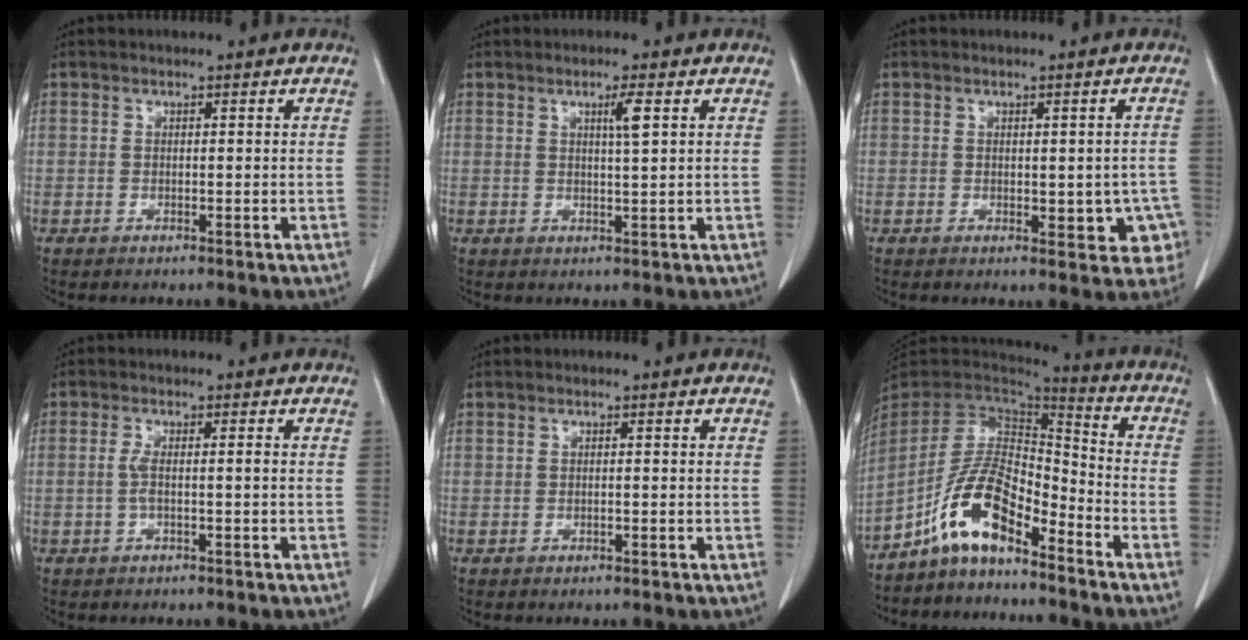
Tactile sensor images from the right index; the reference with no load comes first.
{"total": 2.6, "force": [1.0, -0.3, 2.4], "torque": [-0.043, -0.004, 0.018]}
{"total": 6.1, "force": [-1.2, 3.1, 5.1], "torque": [-0.035, 0.007, -0.009]}
{"total": 2.2, "force": [-0.3, 0.2, 2.2], "torque": [-0.048, 0.004, -0.007]}
{"total": 0.0}
{"total": 10.9, "force": [-6.9, 3.5, 7.7], "torque": [-0.163, 0.022, -0.130]}